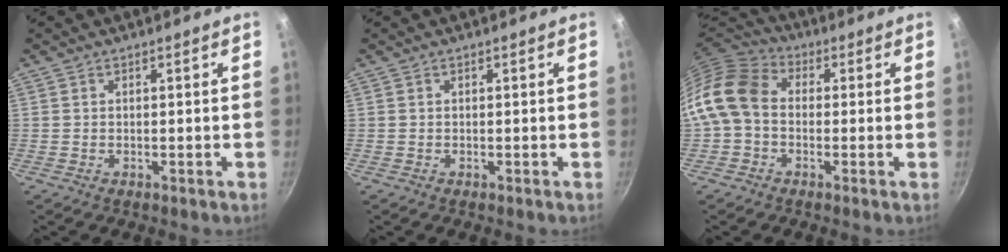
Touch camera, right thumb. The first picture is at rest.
{"total": 0.0}
{"total": 12.0, "force": [-0.6, 9.1, 7.8], "torque": [-0.137, 0.032, -0.035]}